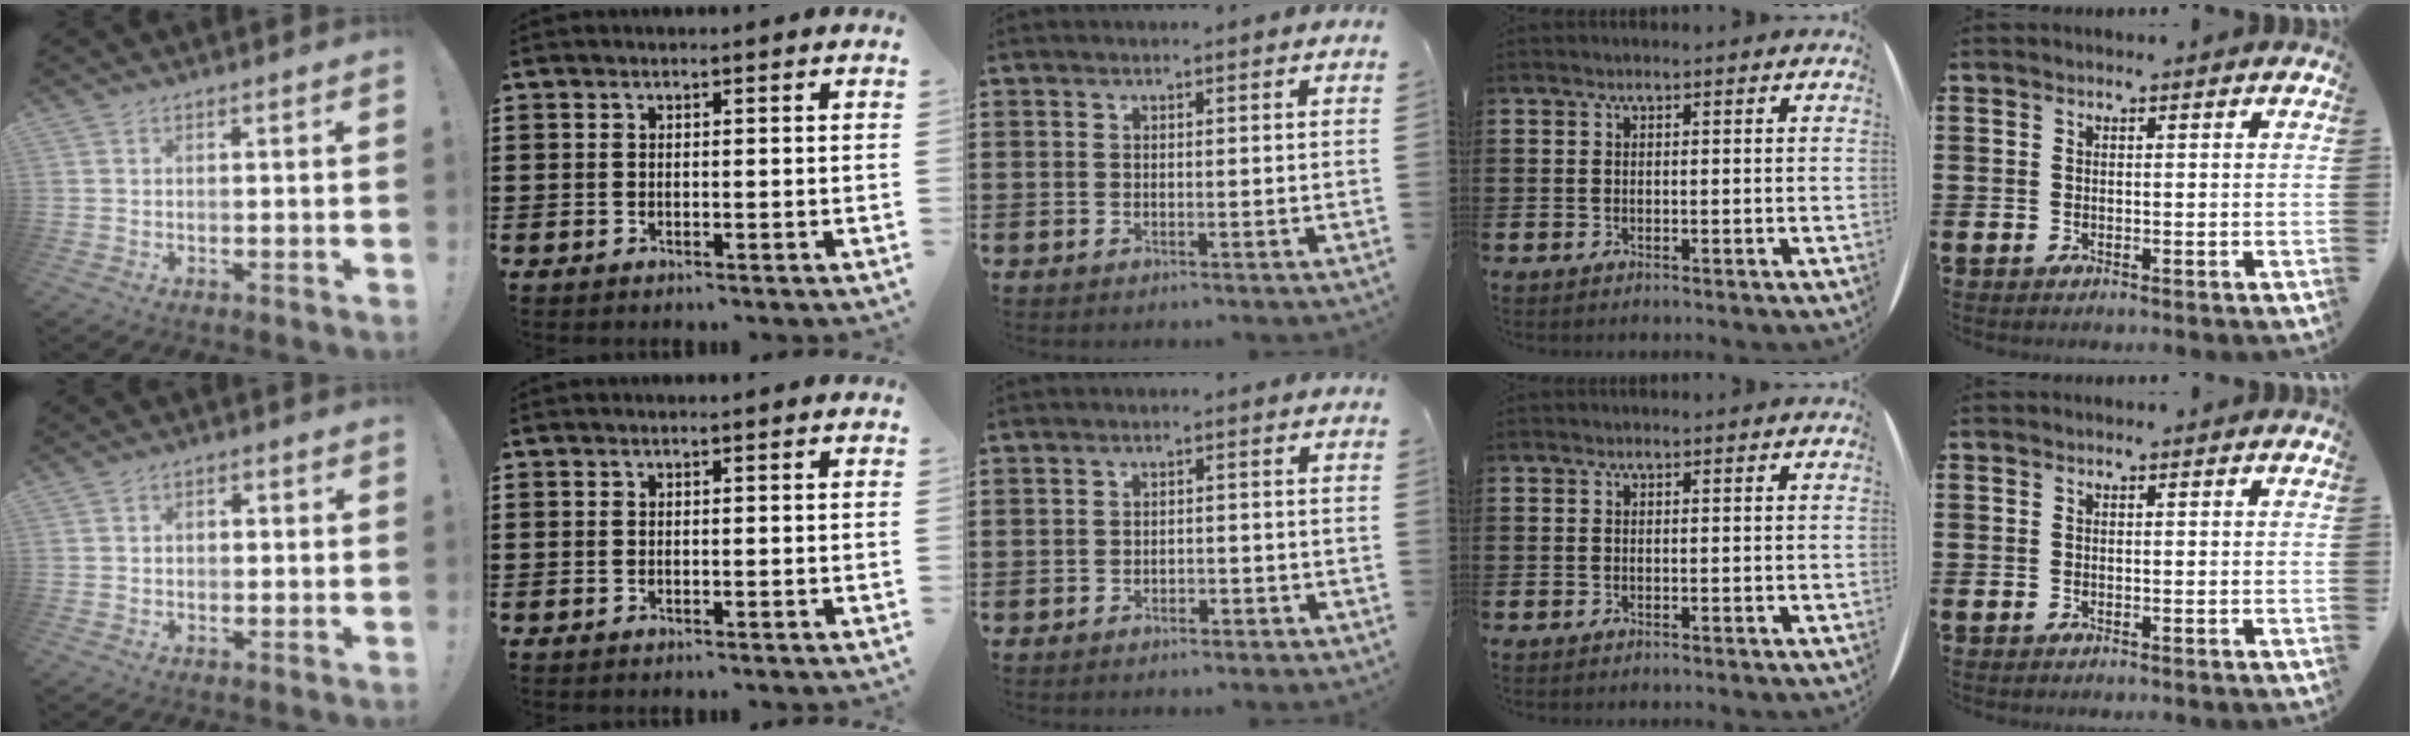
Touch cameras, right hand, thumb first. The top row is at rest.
{"thumb": {"total": 1.8, "force": [-0.8, 1.4, 0.8], "torque": [-0.004, 0.005, -0.018]}, "middle": {"total": 1.7, "force": [-1.5, 0.6, 0.3], "torque": [-0.011, 0.001, -0.033]}}